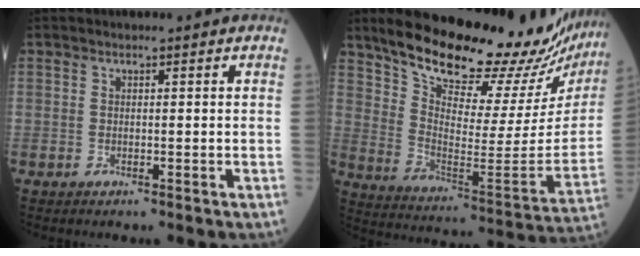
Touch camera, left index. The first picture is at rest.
{"total": 28.3, "force": [25.5, 3.9, 11.6], "torque": [-0.191, -0.100, 0.347]}